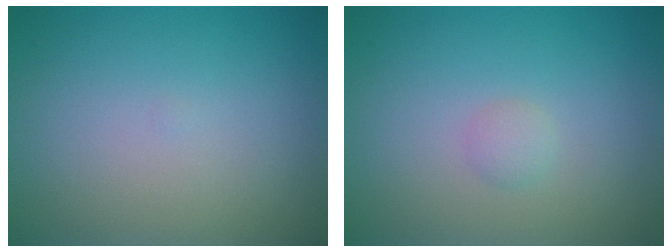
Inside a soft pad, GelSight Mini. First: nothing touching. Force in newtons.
{"total": 0.9, "press": 0.8, "slide": 0.1}